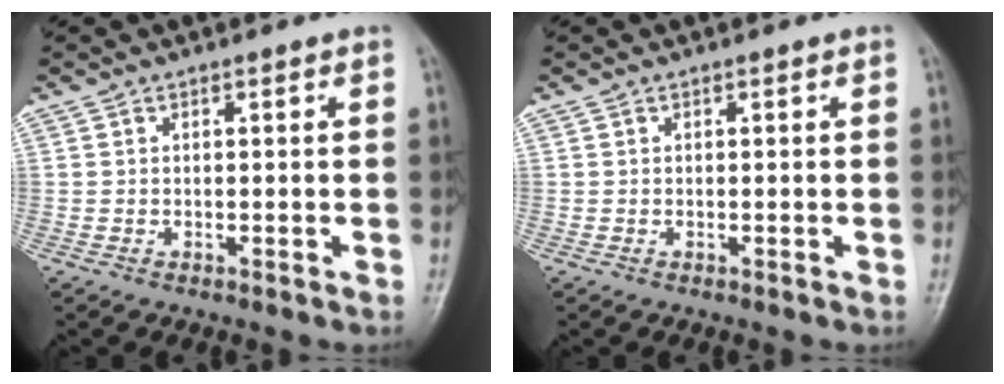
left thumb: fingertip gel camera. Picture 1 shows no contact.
{"total": 0.0}